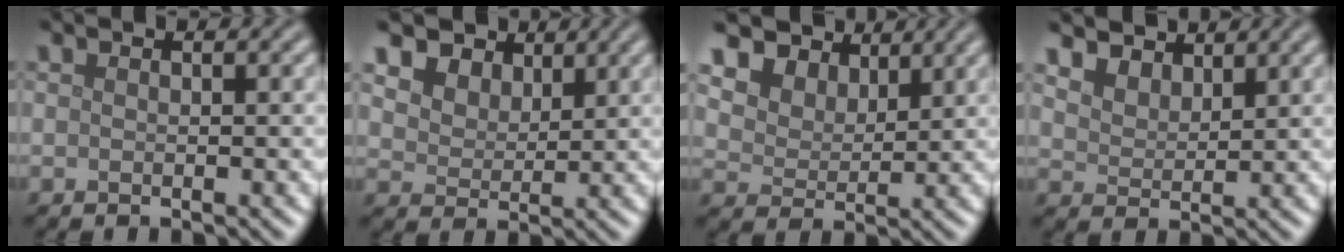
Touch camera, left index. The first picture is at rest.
{"total": 6.5, "force": [4.3, 4.2, 2.4], "torque": [-0.074, 0.008, 0.076]}
{"total": 8.4, "force": [5.7, 5.3, 3.1], "torque": [-0.091, 0.006, 0.103]}
{"total": 5.1, "force": [4.3, 2.4, 1.6], "torque": [-0.066, -0.002, 0.079]}